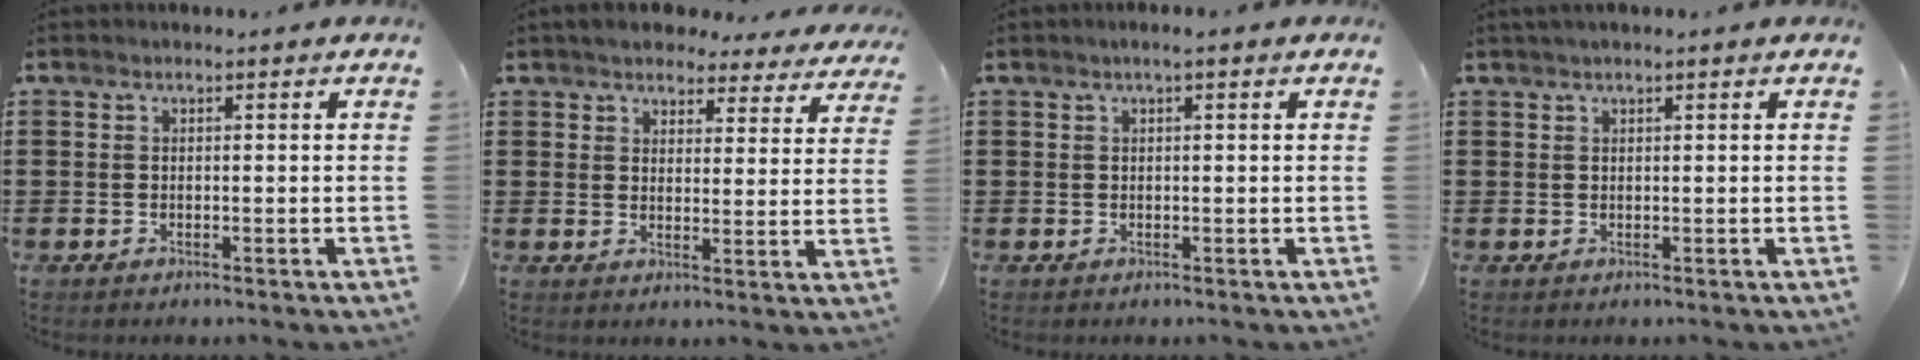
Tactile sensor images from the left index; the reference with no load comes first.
{"total": 4.1, "force": [3.9, 1.1, 0.4], "torque": [-0.023, -0.020, 0.067]}
{"total": 1.0, "force": [0.4, 0.0, 0.9], "torque": [-0.016, 0.001, 0.007]}
{"total": 0.8, "force": [0.6, 0.0, 0.6], "torque": [-0.011, 0.001, 0.011]}